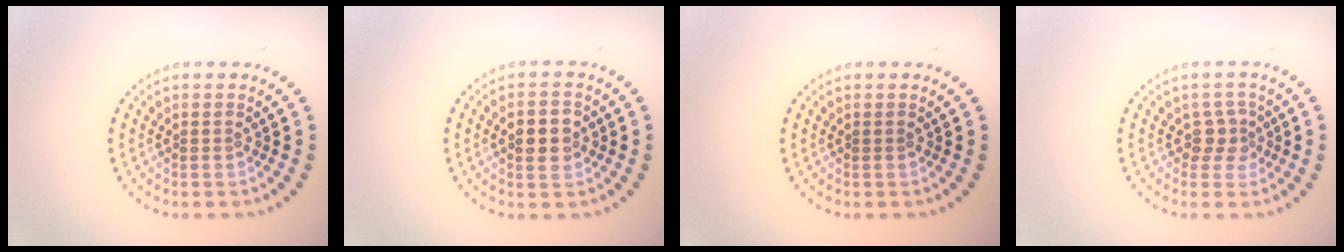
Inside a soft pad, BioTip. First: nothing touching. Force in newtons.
{"total": 2.9, "press": 2.9, "slide": 0.2}
{"total": 0.0}
{"total": 1.9, "press": 1.4, "slide": 1.3}